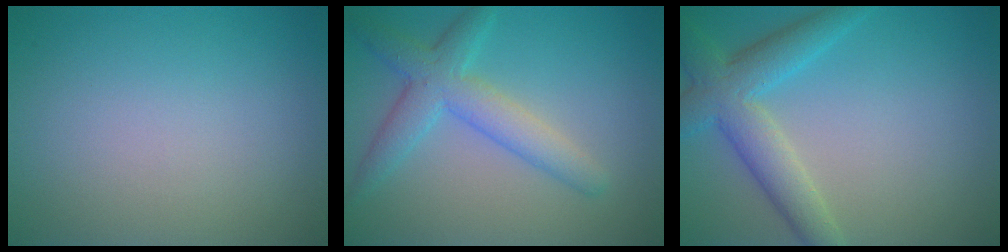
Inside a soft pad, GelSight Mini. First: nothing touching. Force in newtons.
{"total": 4.3, "press": 4.3, "slide": 0.2}
{"total": 5.2, "press": 5.2, "slide": 0.3}